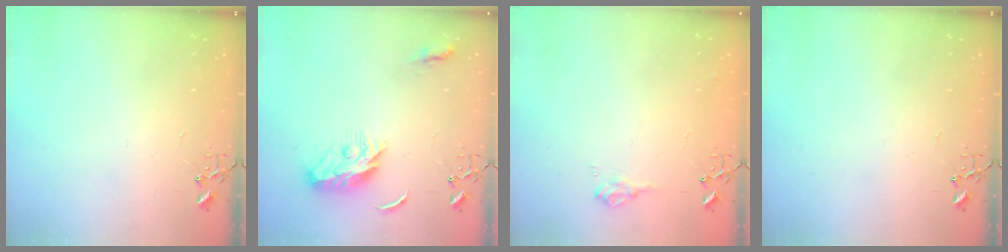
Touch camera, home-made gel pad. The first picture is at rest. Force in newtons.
{"total": 10.2, "press": 10.2, "slide": 0.1}
{"total": 8.8, "press": 8.7, "slide": 1.0}
{"total": 0.0}